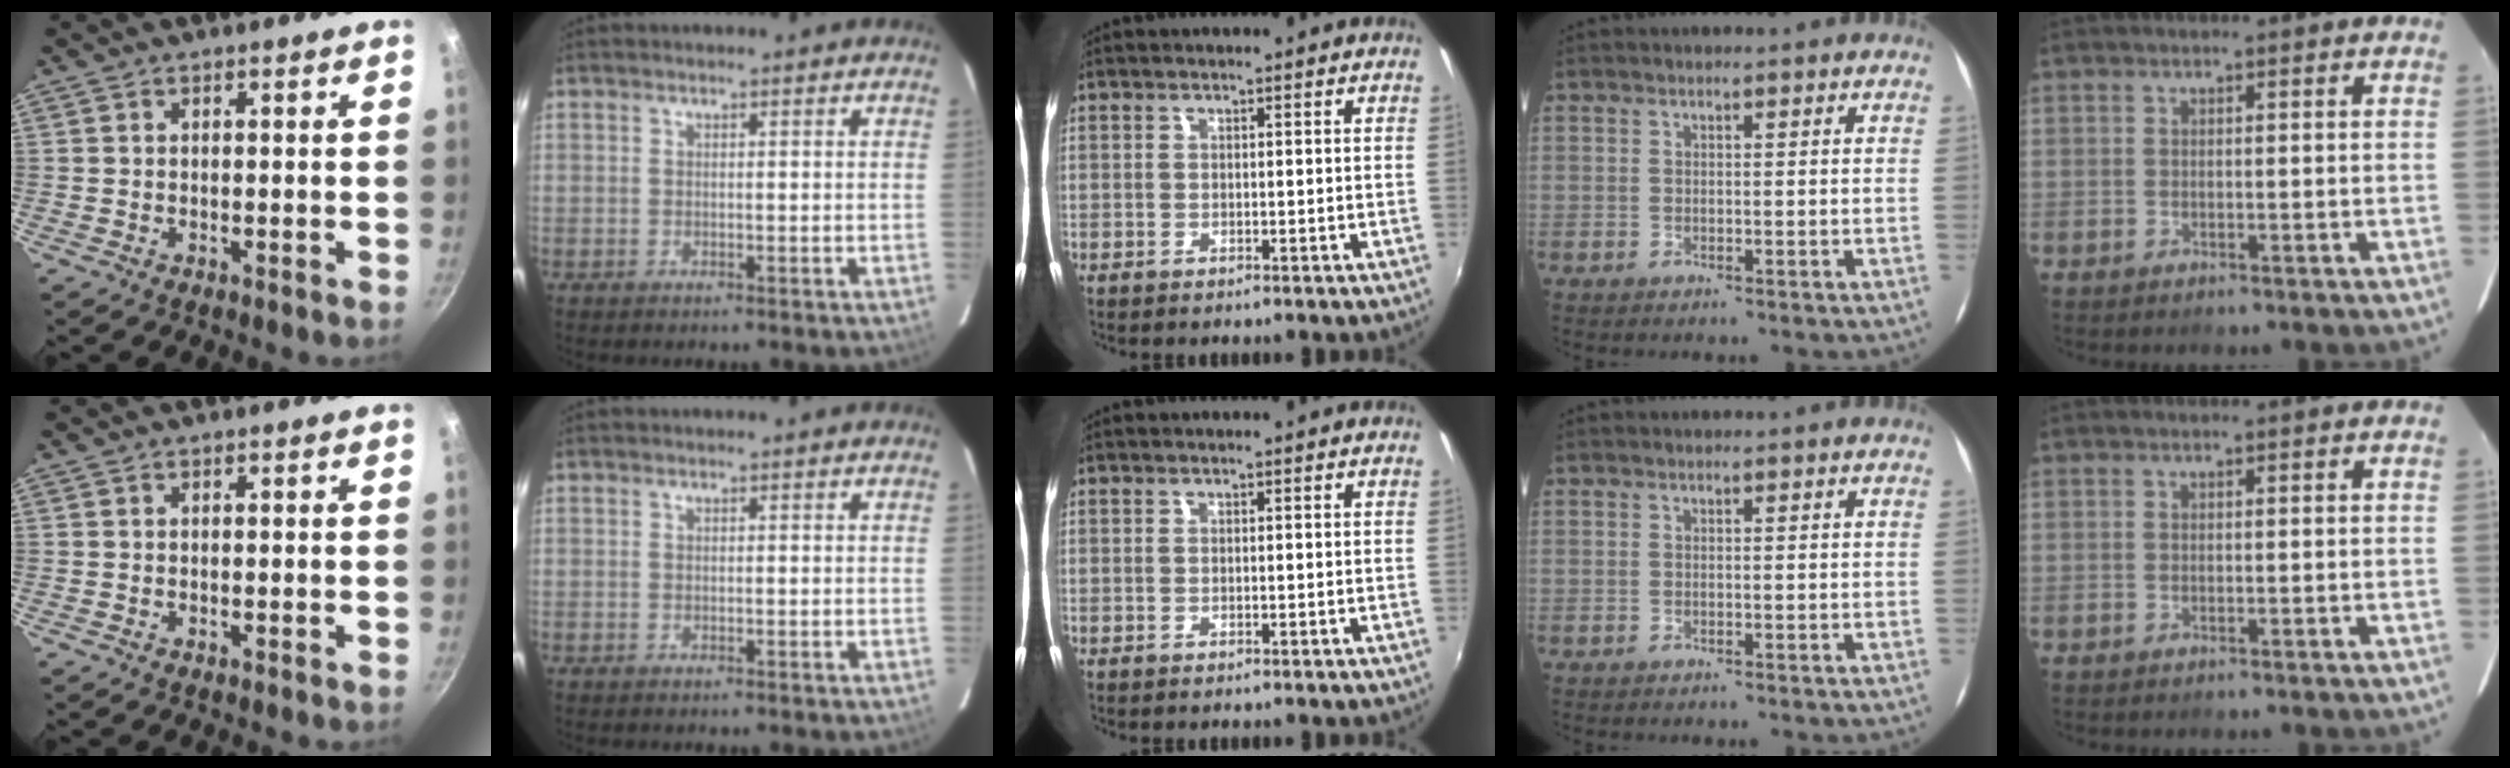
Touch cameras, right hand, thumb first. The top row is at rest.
{}